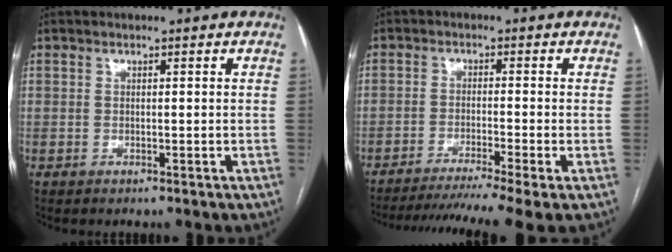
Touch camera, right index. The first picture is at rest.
{"total": 11.6, "force": [-9.2, -1.3, 6.9], "torque": [-0.102, -0.022, -0.142]}